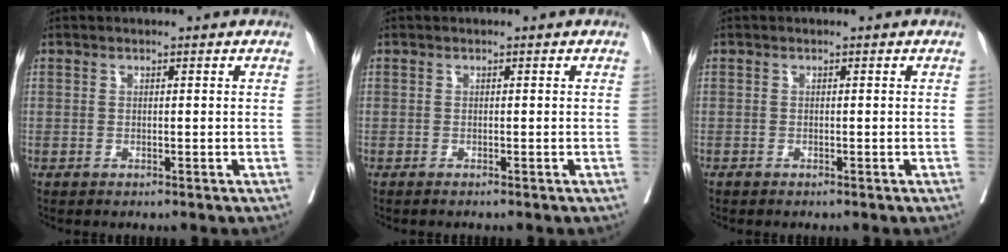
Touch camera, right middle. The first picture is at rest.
{"total": 1.4, "force": [-1.2, -0.1, 0.7], "torque": [-0.007, 0.000, -0.014]}
{"total": 0.0}